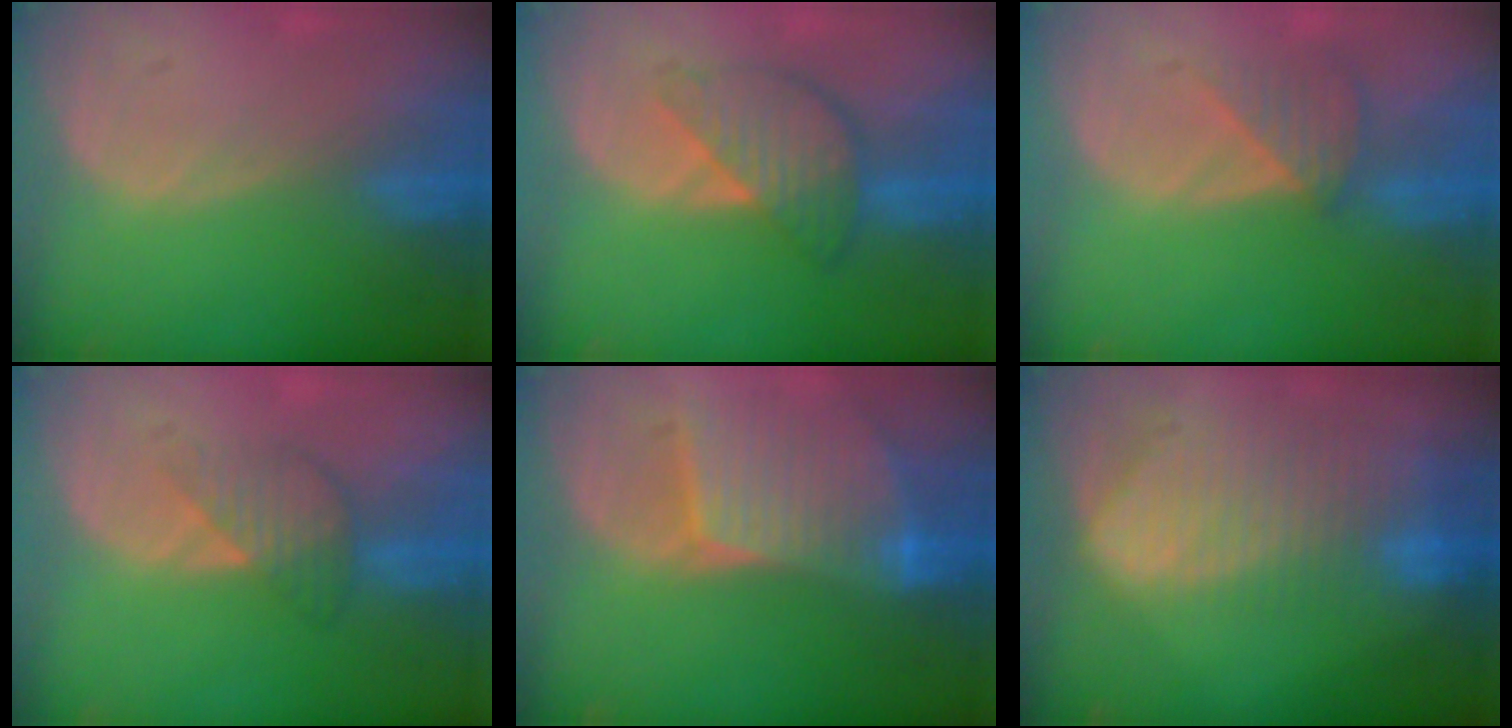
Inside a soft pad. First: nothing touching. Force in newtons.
{"total": 6.1, "press": 6.1, "slide": 0.4}
{"total": 3.8, "press": 3.5, "slide": 1.4}
{"total": 4.0, "press": 4.0, "slide": 0.1}
{"total": 9.0, "press": 7.9, "slide": 4.3}
{"total": 10.5, "press": 9.0, "slide": 5.5}